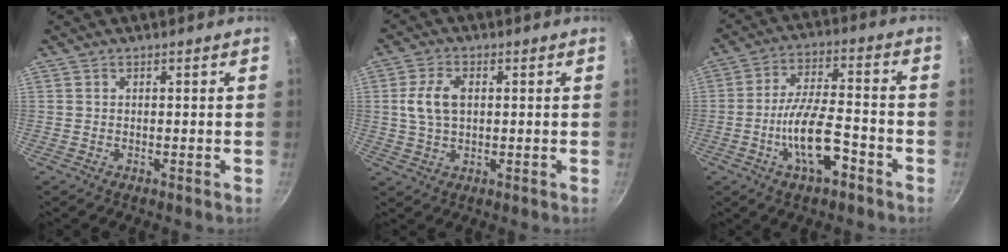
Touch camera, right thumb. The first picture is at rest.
{"total": 6.7, "force": [1.0, 4.0, 5.2], "torque": [-0.107, 0.006, 0.019]}
{"total": 11.8, "force": [-4.6, 4.5, 9.9], "torque": [-0.182, 0.034, -0.080]}